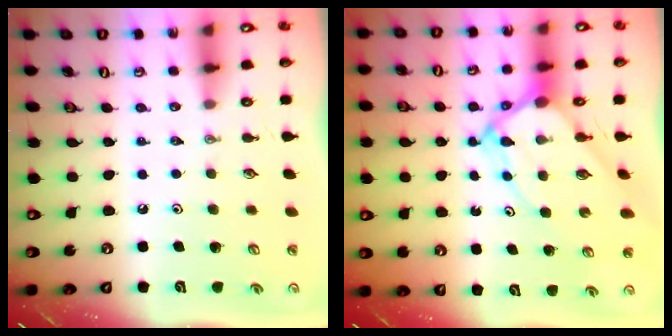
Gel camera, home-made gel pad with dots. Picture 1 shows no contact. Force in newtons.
{"total": 8.8, "press": 8.7, "slide": 0.8}